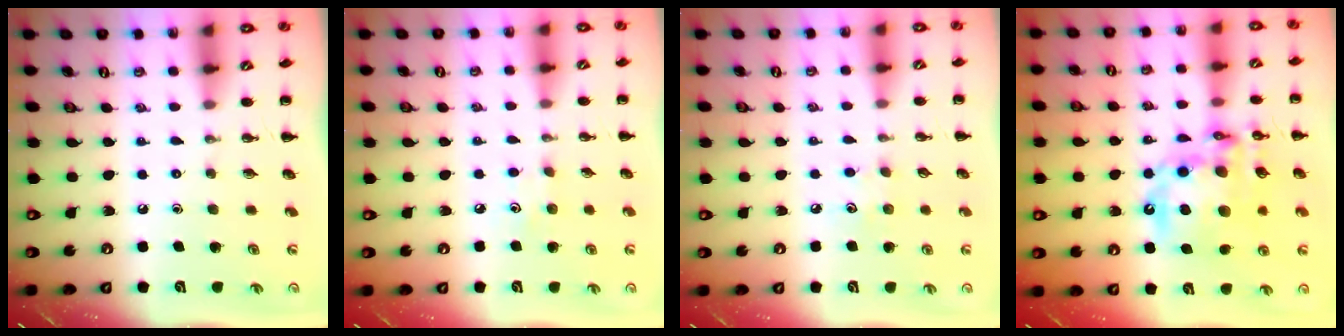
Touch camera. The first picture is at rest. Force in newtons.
{"total": 3.3, "press": 3.2, "slide": 0.6}
{"total": 4.0, "press": 3.9, "slide": 1.0}
{"total": 19.9, "press": 19.4, "slide": 4.5}